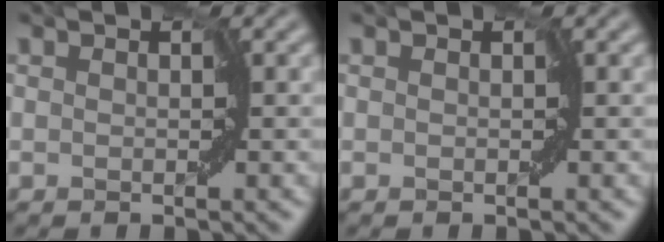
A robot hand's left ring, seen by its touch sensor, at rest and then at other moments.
{"total": 0.0}